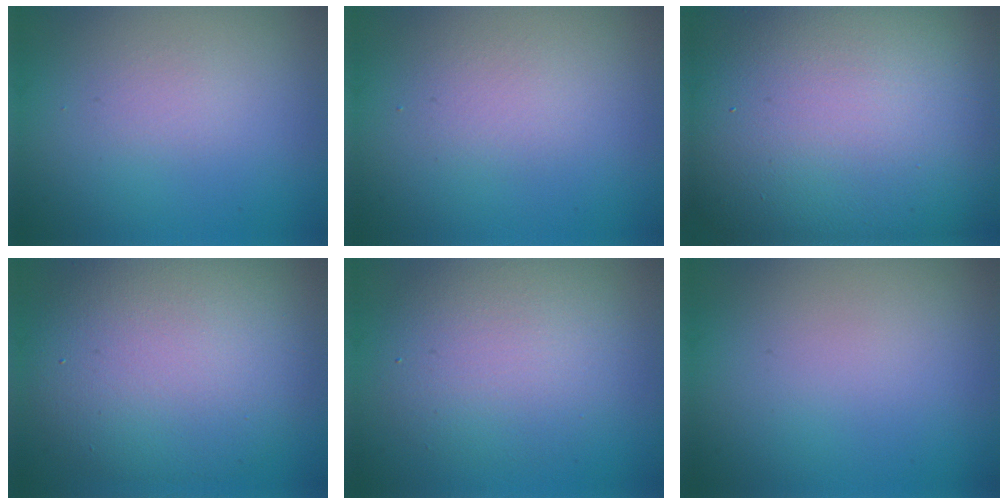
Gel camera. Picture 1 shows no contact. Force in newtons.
{"total": 1.4, "press": 1.4, "slide": 0.1}
{"total": 22.1, "press": 22.1, "slide": 0.9}
{"total": 9.7, "press": 9.7, "slide": 0.7}
{"total": 5.2, "press": 5.2, "slide": 0.1}
{"total": 0.0}